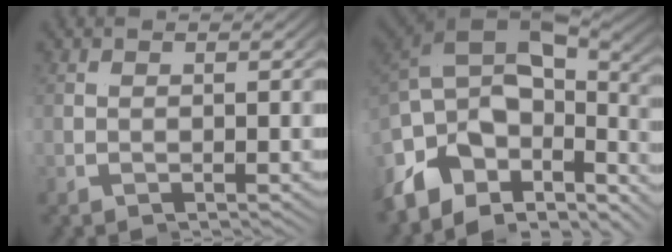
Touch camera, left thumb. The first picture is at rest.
{"total": 11.1, "force": [0.7, 5.3, 9.7], "torque": [-0.184, 0.021, 0.000]}